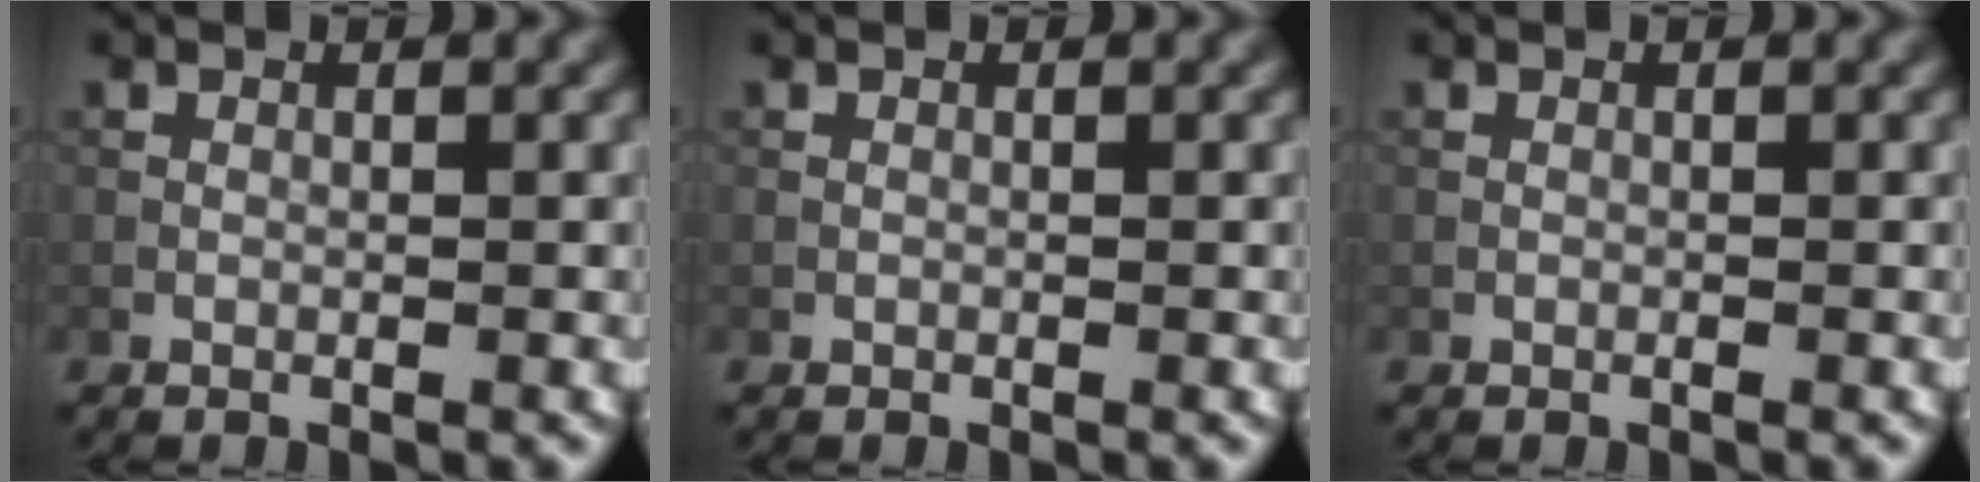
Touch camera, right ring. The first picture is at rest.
{"total": 0.0}
{"total": 0.0}